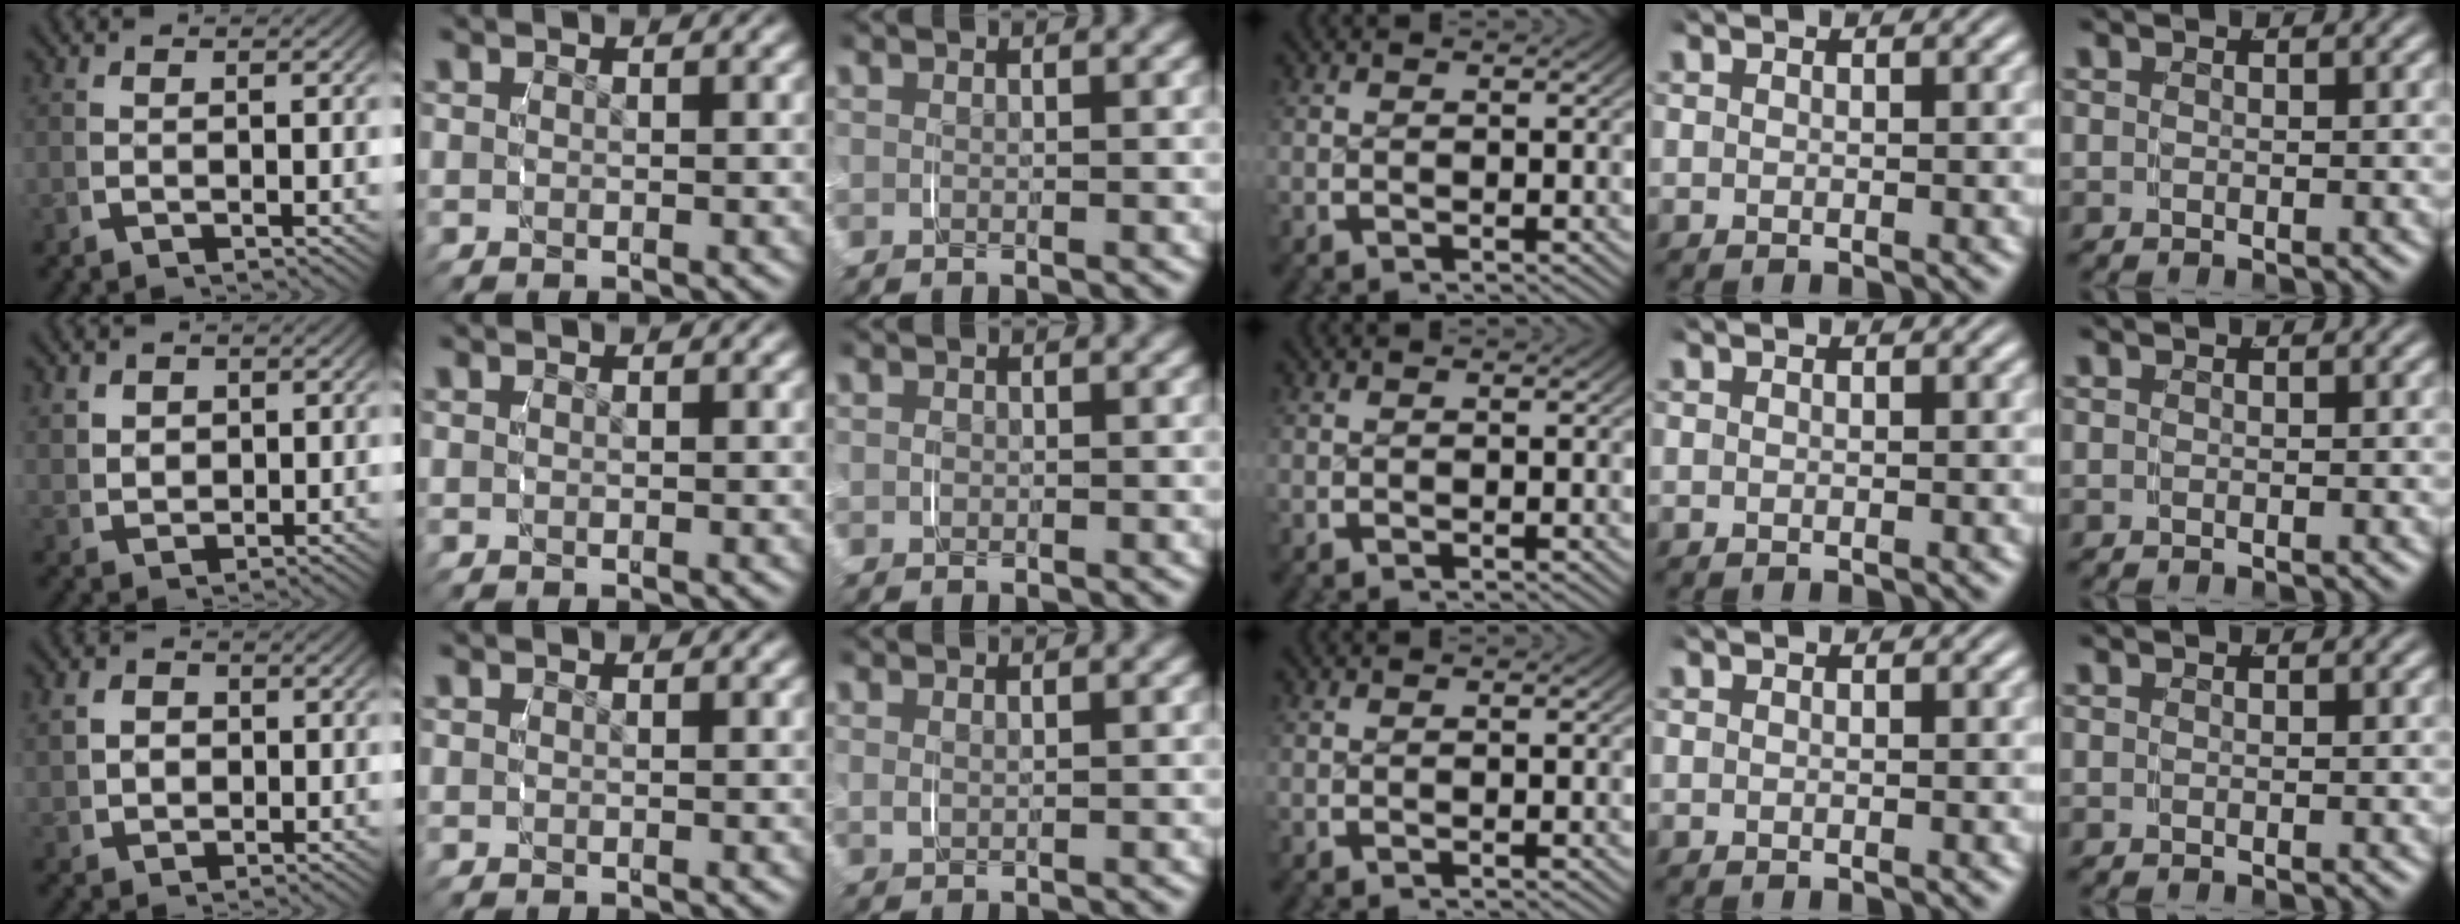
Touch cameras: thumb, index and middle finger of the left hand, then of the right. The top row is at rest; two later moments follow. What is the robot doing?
{"motion": "grasp_and_lifting", "object": "shorts"}